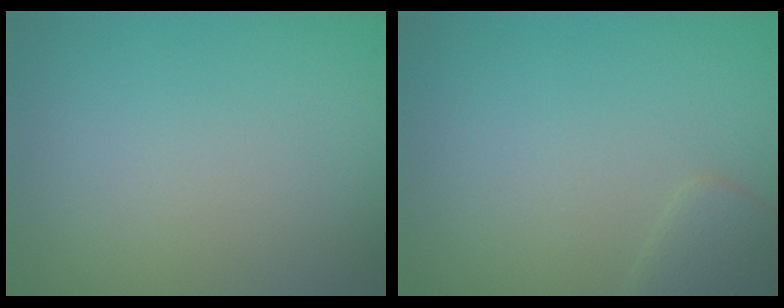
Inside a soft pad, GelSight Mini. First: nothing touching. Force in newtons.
{"total": 1.6, "press": 1.6, "slide": 0.0}